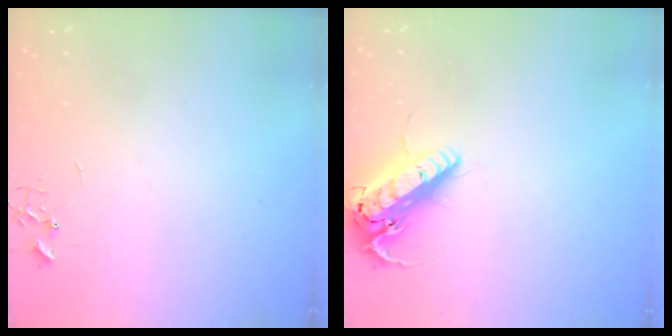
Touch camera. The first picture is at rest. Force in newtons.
{"total": 16.5, "press": 16.3, "slide": 3.0}